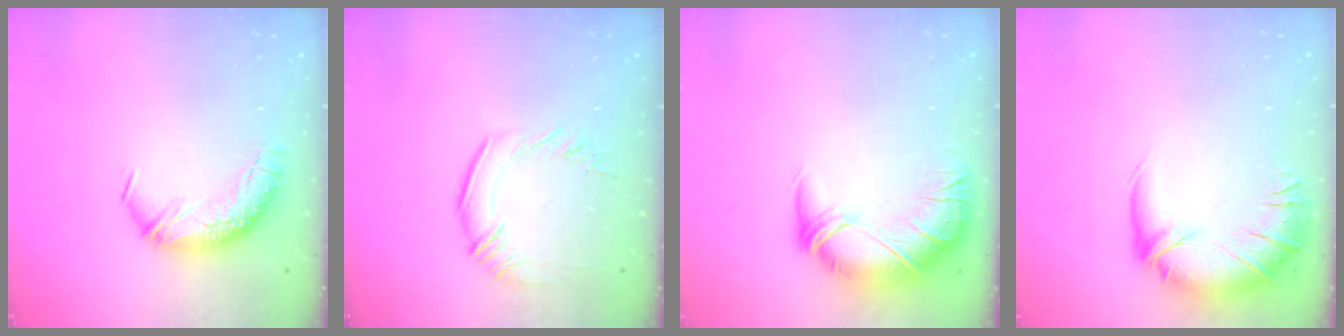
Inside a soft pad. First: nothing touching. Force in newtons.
{"total": 1.2, "press": 0.8, "slide": 0.9}
{"total": 2.7, "press": 0.2, "slide": 2.7}
{"total": 2.8, "press": 1.3, "slide": 2.5}